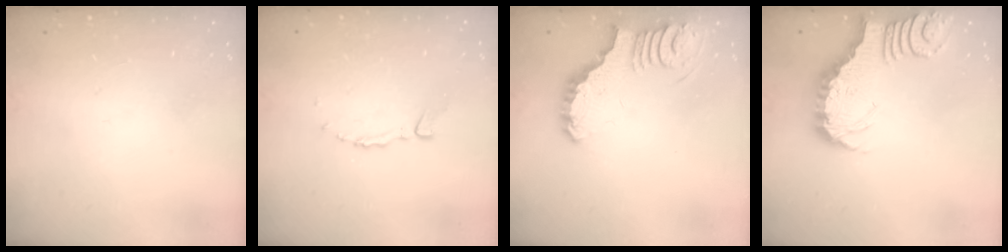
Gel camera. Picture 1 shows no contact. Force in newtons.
{"total": 3.9, "press": 3.9, "slide": 0.5}
{"total": 3.9, "press": 3.9, "slide": 0.6}
{"total": 3.3, "press": 3.3, "slide": 0.5}